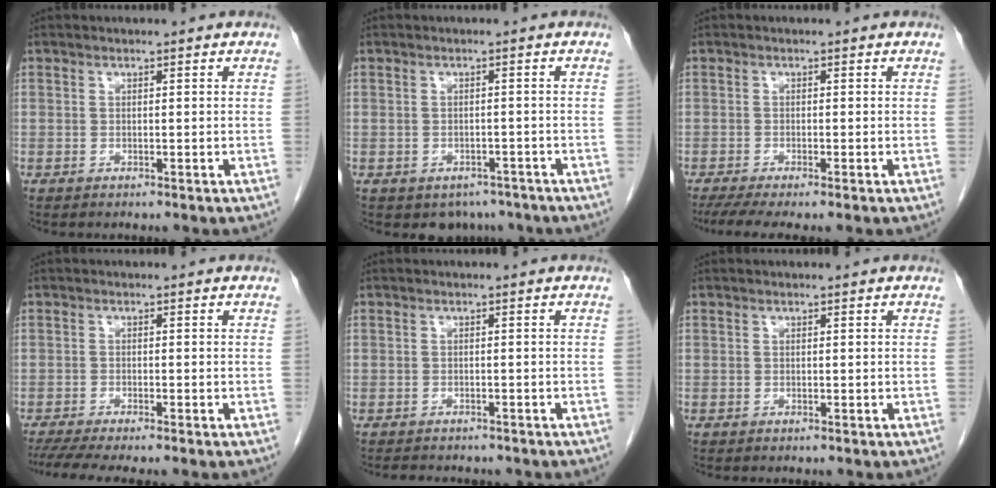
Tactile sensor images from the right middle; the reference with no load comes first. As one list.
[{"total": 3.5, "force": [-2.7, 2.2, 0.7], "torque": [-0.007, 0.003, -0.030]}, {"total": 5.2, "force": [-3.8, 0.3, 3.5], "torque": [-0.061, -0.017, -0.064]}, {"total": 6.3, "force": [-5.2, -0.2, 3.6], "torque": [-0.059, -0.014, -0.085]}, {"total": 6.2, "force": [-5.3, 2.0, 2.4], "torque": [-0.038, -0.004, -0.061]}, {"total": 0.0}]